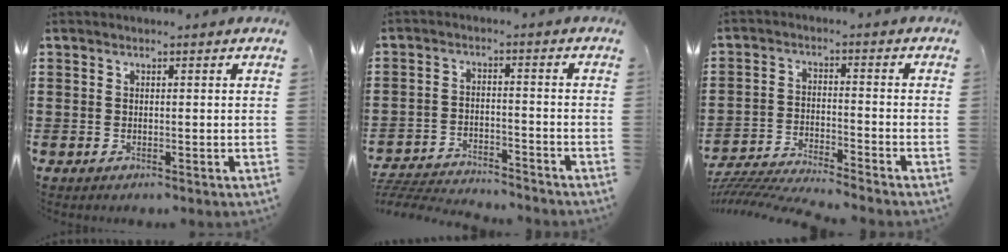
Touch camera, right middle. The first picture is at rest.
{"total": 4.8, "force": [-4.7, 0.4, 0.6], "torque": [-0.026, 0.000, -0.103]}
{"total": 5.5, "force": [-5.3, 0.1, 1.2], "torque": [-0.040, -0.009, -0.112]}